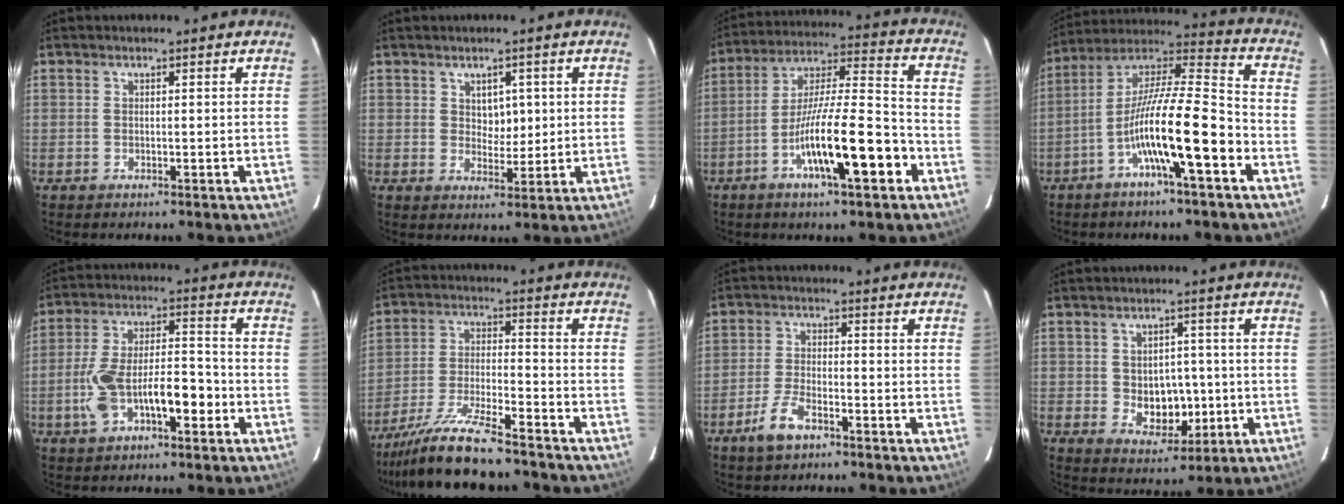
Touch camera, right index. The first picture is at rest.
{"total": 3.7, "force": [1.1, 2.4, 2.6], "torque": [-0.032, -0.001, 0.022]}
{"total": 15.6, "force": [-6.5, 1.9, 14.0], "torque": [-0.247, 0.000, -0.110]}
{"total": 15.4, "force": [-6.0, 1.1, 14.1], "torque": [-0.257, 0.011, -0.108]}
{"total": 11.9, "force": [-3.7, 4.4, 10.4], "torque": [-0.200, 0.026, -0.062]}
{"total": 12.0, "force": [-10.3, 0.9, 6.2], "torque": [-0.114, -0.016, -0.183]}
{"total": 5.1, "force": [-3.4, 1.7, 3.4], "torque": [-0.078, -0.003, -0.063]}
{"total": 7.0, "force": [-0.7, 4.8, 5.1], "torque": [-0.071, 0.004, 0.001]}